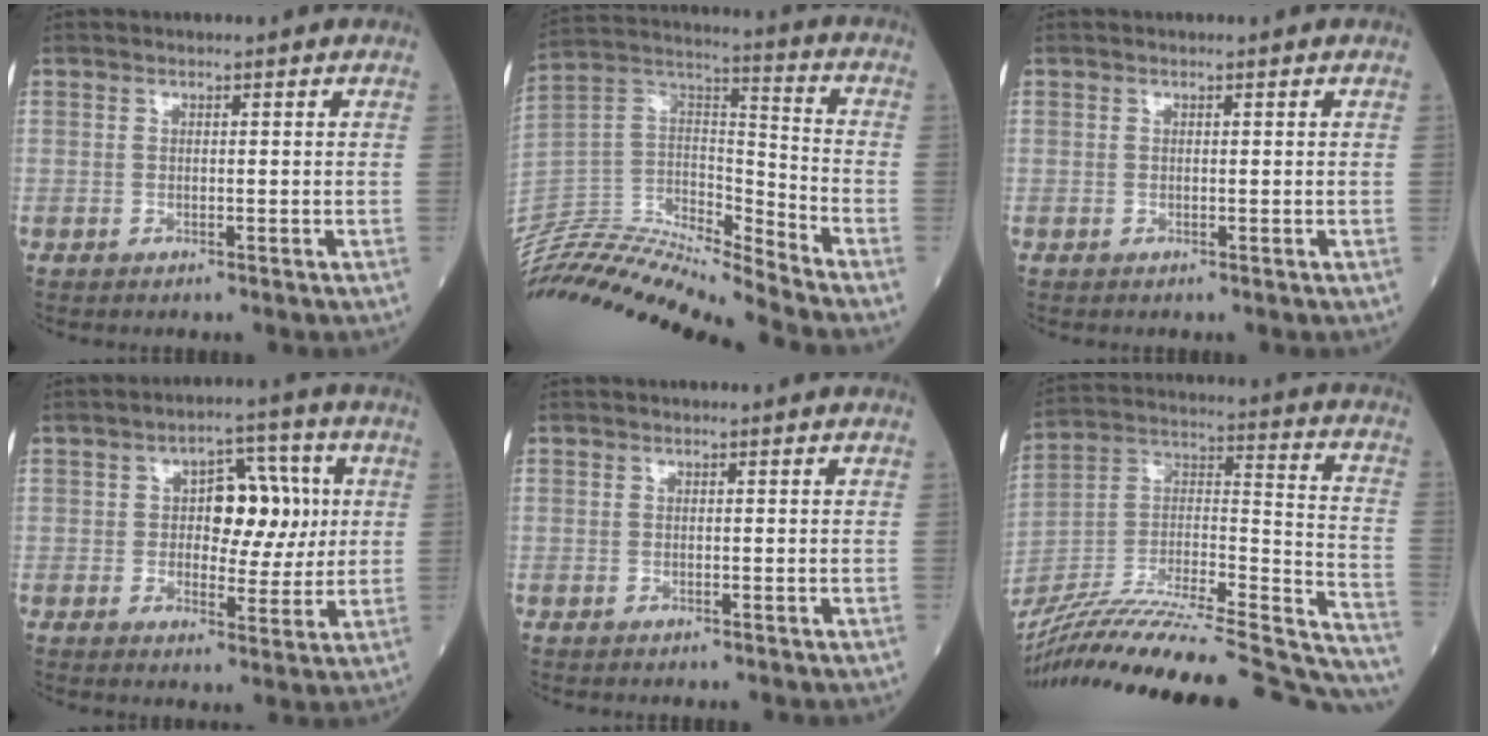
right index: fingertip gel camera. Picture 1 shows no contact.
{"total": 22.1, "force": [-21.2, -0.7, 6.2], "torque": [-0.126, 0.020, -0.374]}
{"total": 0.0}
{"total": 8.8, "force": [1.3, 4.7, 7.3], "torque": [-0.098, 0.020, 0.022]}
{"total": 0.0}
{"total": 37.3, "force": [-33.2, 3.8, 16.5], "torque": [-0.219, -0.025, -0.493]}